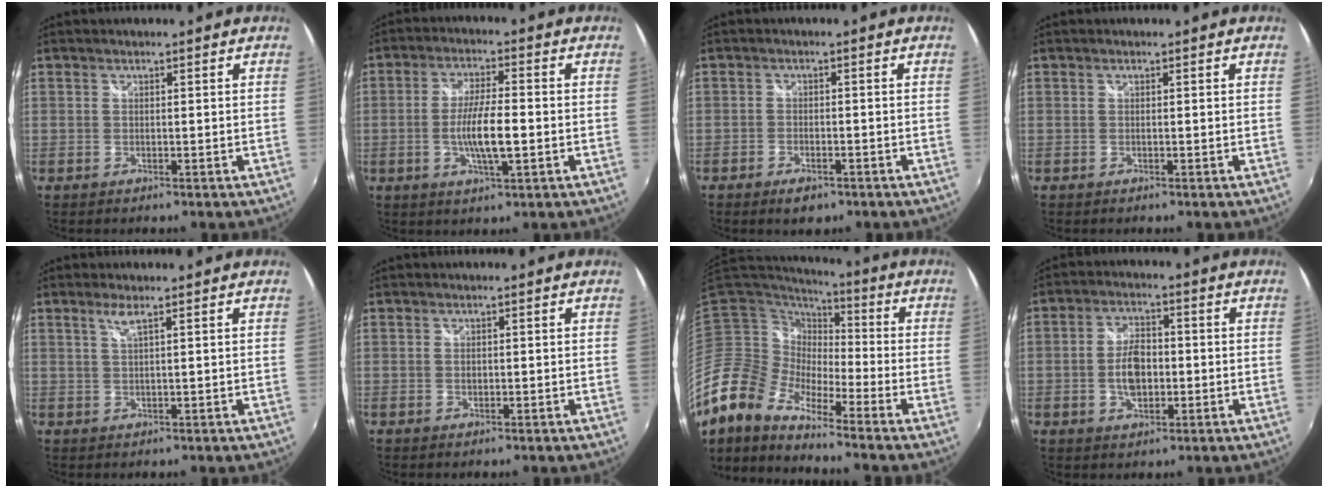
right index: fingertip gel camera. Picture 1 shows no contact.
{"total": 8.2, "force": [-1.7, 1.6, 7.8], "torque": [-0.148, -0.005, -0.030]}
{"total": 4.0, "force": [-2.7, 2.1, 2.2], "torque": [-0.053, -0.007, -0.044]}
{"total": 0.0}
{"total": 2.0, "force": [1.1, -0.3, 1.6], "torque": [-0.032, -0.001, 0.023]}
{"total": 0.6, "force": [0.0, 0.6, 0.3], "torque": [-0.003, 0.000, 0.000]}
{"total": 10.7, "force": [-7.9, 4.4, 5.8], "torque": [-0.091, -0.007, -0.170]}
{"total": 6.9, "force": [-1.1, 4.1, 5.5], "torque": [-0.103, 0.008, -0.015]}